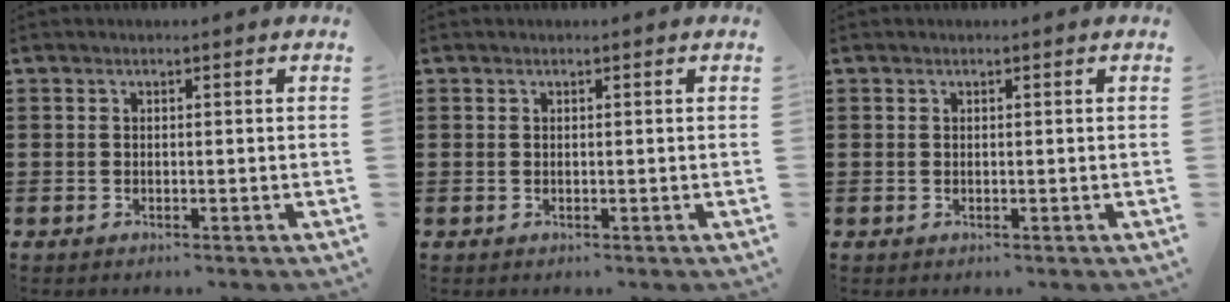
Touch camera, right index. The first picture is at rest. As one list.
[{"total": 0.0}, {"total": 0.0}]